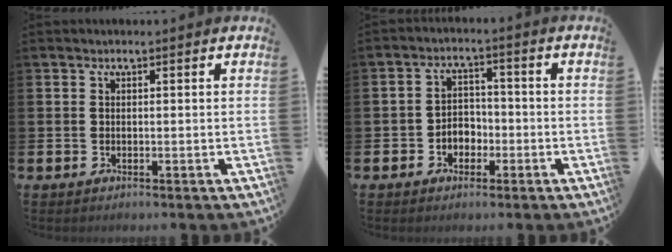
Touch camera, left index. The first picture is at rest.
{"total": 3.2, "force": [-1.6, 2.5, 1.1], "torque": [-0.029, 0.007, -0.037]}